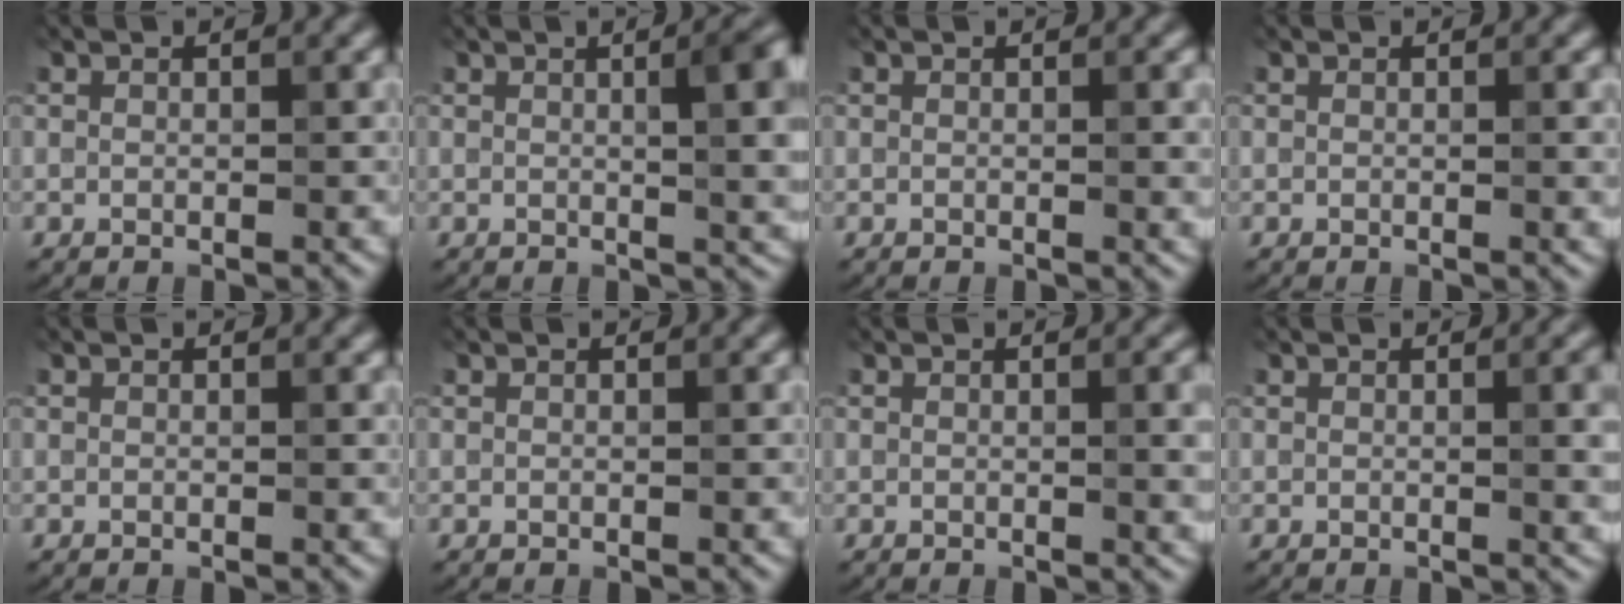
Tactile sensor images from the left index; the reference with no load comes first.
{"total": 7.6, "force": [1.2, 2.8, 7.0], "torque": [-0.050, 0.014, 0.015]}
{"total": 1.2, "force": [0.1, 0.3, 1.1], "torque": [-0.011, 0.000, -0.001]}
{"total": 0.8, "force": [0.0, 0.1, 0.8], "torque": [-0.006, -0.001, -0.001]}
{"total": 0.0}
{"total": 0.0}
{"total": 3.1, "force": [0.2, 0.9, 2.9], "torque": [-0.029, 0.003, 0.000]}
{"total": 3.8, "force": [0.3, 1.2, 3.6], "torque": [-0.035, 0.008, 0.001]}